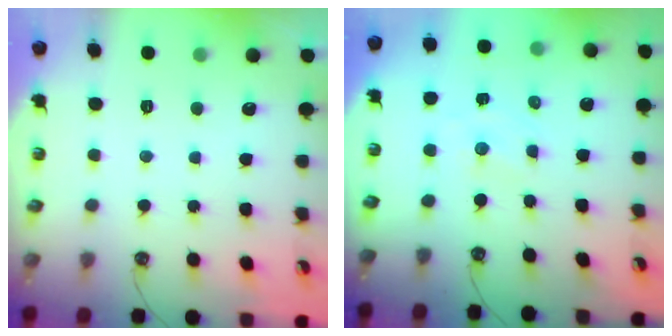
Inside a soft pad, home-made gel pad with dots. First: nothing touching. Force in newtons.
{"total": 1.8, "press": 1.8, "slide": 0.3}